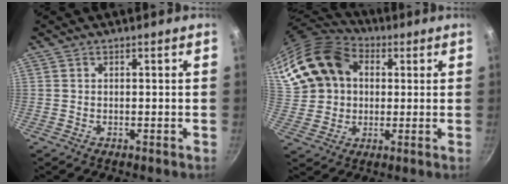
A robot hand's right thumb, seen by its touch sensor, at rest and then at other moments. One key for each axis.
{"total": 19.1, "fx": 5.3, "fy": 15.0, "fz": 10.7, "tx": -0.209, "ty": 0.027, "tz": 0.098}